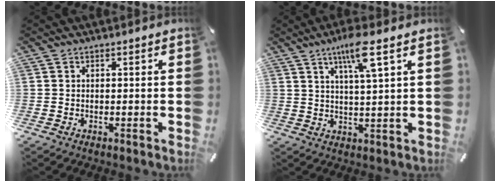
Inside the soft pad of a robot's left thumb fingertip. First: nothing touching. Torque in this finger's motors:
{"motor_torque": [1.50, 0.58, 1.07, -0.92, 0.08]}